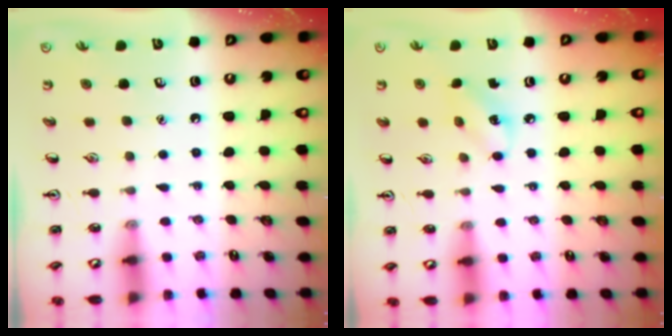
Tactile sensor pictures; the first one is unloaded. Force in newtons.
{"total": 3.5, "press": 3.3, "slide": 1.2}